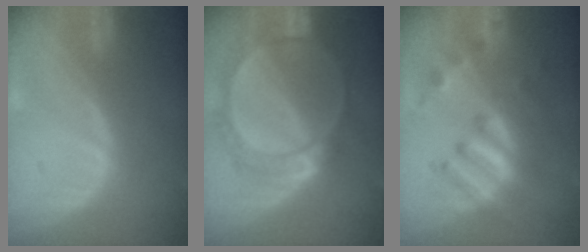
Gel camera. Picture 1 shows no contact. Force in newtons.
{"total": 8.9, "press": 7.9, "slide": 4.0}
{"total": 7.6, "press": 7.5, "slide": 1.1}